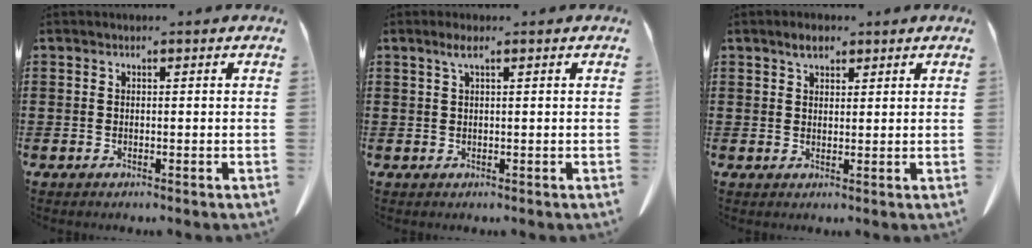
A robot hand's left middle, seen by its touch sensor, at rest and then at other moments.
{"total": 1.8, "force": [0.8, 0.2, 1.6], "torque": [-0.034, 0.002, 0.014]}
{"total": 2.6, "force": [2.0, 1.1, 1.2], "torque": [-0.020, 0.001, 0.036]}